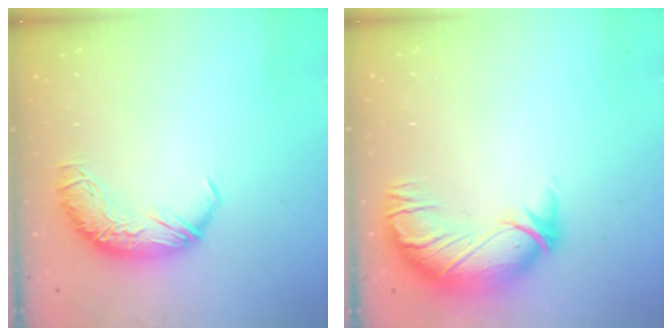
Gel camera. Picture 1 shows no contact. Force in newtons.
{"total": 3.0, "press": 0.4, "slide": 3.0}